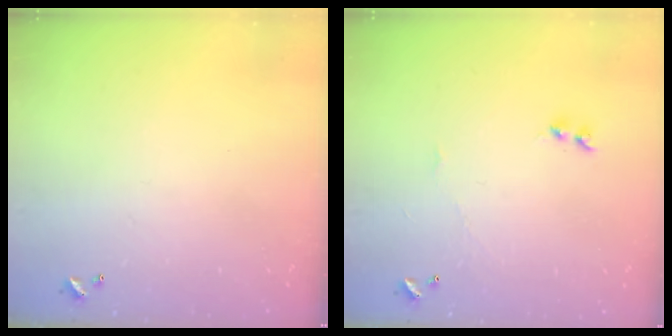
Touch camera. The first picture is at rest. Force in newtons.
{"total": 1.9, "press": 1.8, "slide": 0.5}